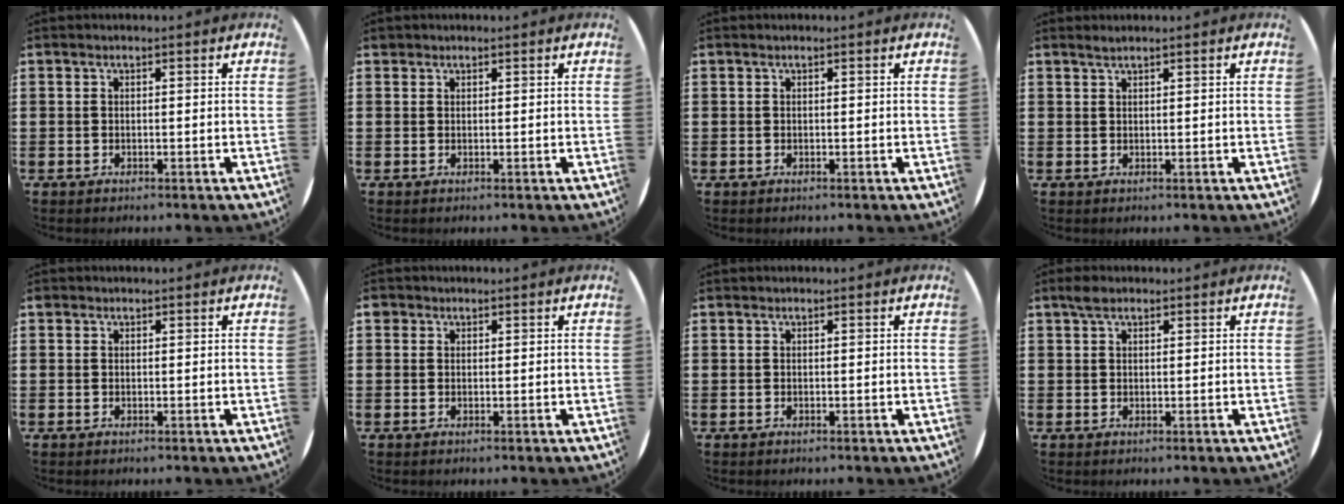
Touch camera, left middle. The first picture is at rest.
{"total": 0.5, "force": [0.5, 0.2, -0.1], "torque": [0.001, 0.003, 0.009]}
{"total": 0.0}
{"total": 0.8, "force": [0.8, -0.1, 0.3], "torque": [-0.006, -0.001, 0.015]}
{"total": 0.0}
{"total": 0.9, "force": [0.6, 0.6, 0.1], "torque": [-0.002, 0.004, 0.011]}
{"total": 0.0}
{"total": 1.7, "force": [1.3, 0.8, 0.8], "torque": [-0.011, 0.002, 0.021]}